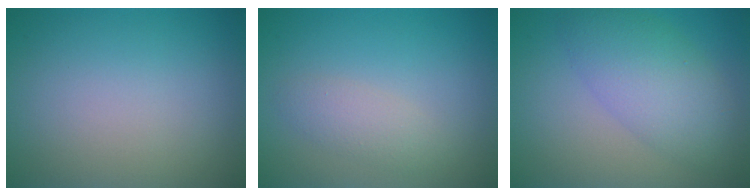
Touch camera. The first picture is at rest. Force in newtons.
{"total": 1.9, "press": 1.9, "slide": 0.0}
{"total": 5.6, "press": 5.6, "slide": 0.1}